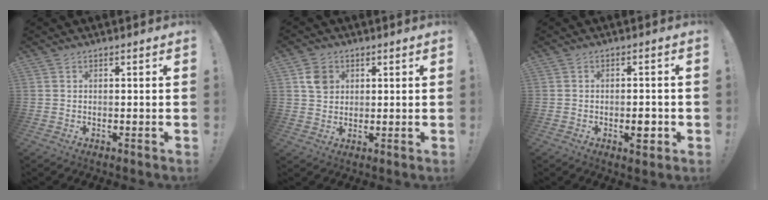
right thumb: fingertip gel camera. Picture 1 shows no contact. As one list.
[{"total": 6.1, "force": [2.4, 5.0, 2.4], "torque": [-0.018, -0.003, 0.044]}, {"total": 4.2, "force": [-1.7, 1.7, 3.5], "torque": [-0.044, 0.007, -0.029]}]